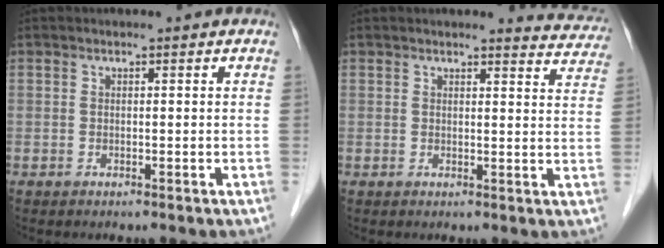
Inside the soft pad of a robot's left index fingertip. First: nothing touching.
{"total": 6.0, "force": [5.9, 0.8, 0.4], "torque": [0.007, -0.028, 0.040]}